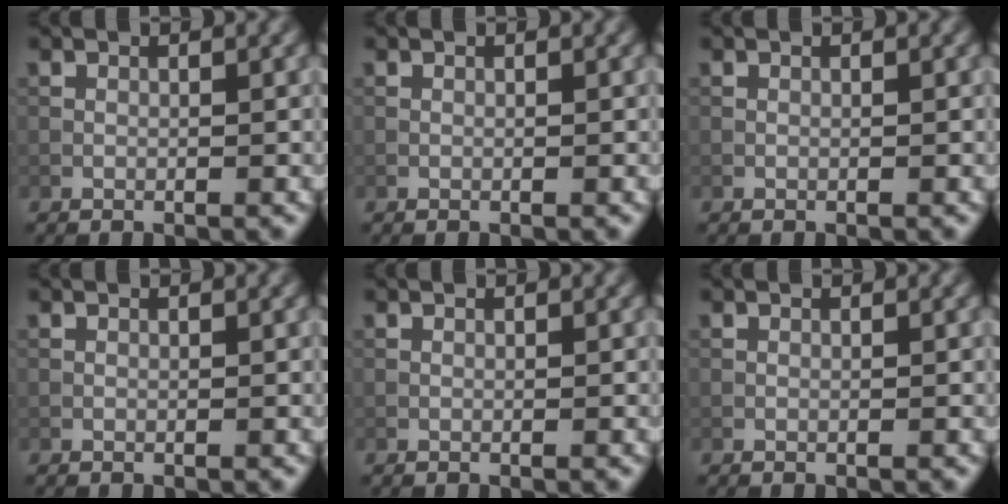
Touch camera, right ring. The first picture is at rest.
{"total": 0.0}
{"total": 0.0}
{"total": 0.0}
{"total": 0.0}
{"total": 0.0}